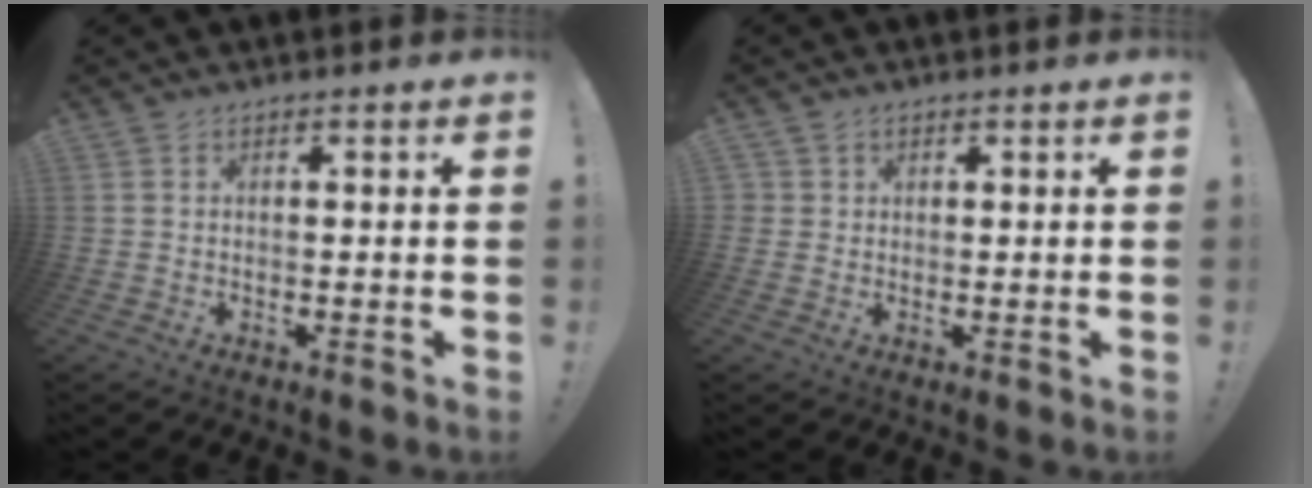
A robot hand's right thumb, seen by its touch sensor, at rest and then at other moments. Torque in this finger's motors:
{"motor_torque": [-0.37, 0.16, -0.20, -0.12, 0.00]}